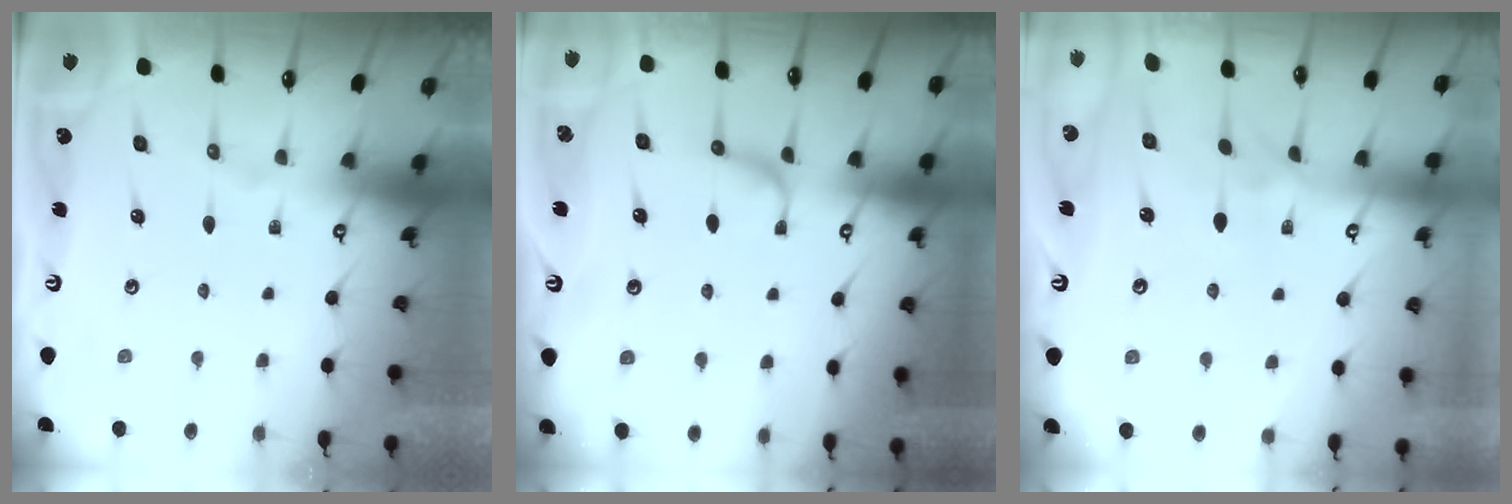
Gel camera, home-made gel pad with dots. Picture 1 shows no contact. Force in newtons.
{"total": 1.2, "press": 1.0, "slide": 0.6}
{"total": 4.3, "press": 4.3, "slide": 0.1}